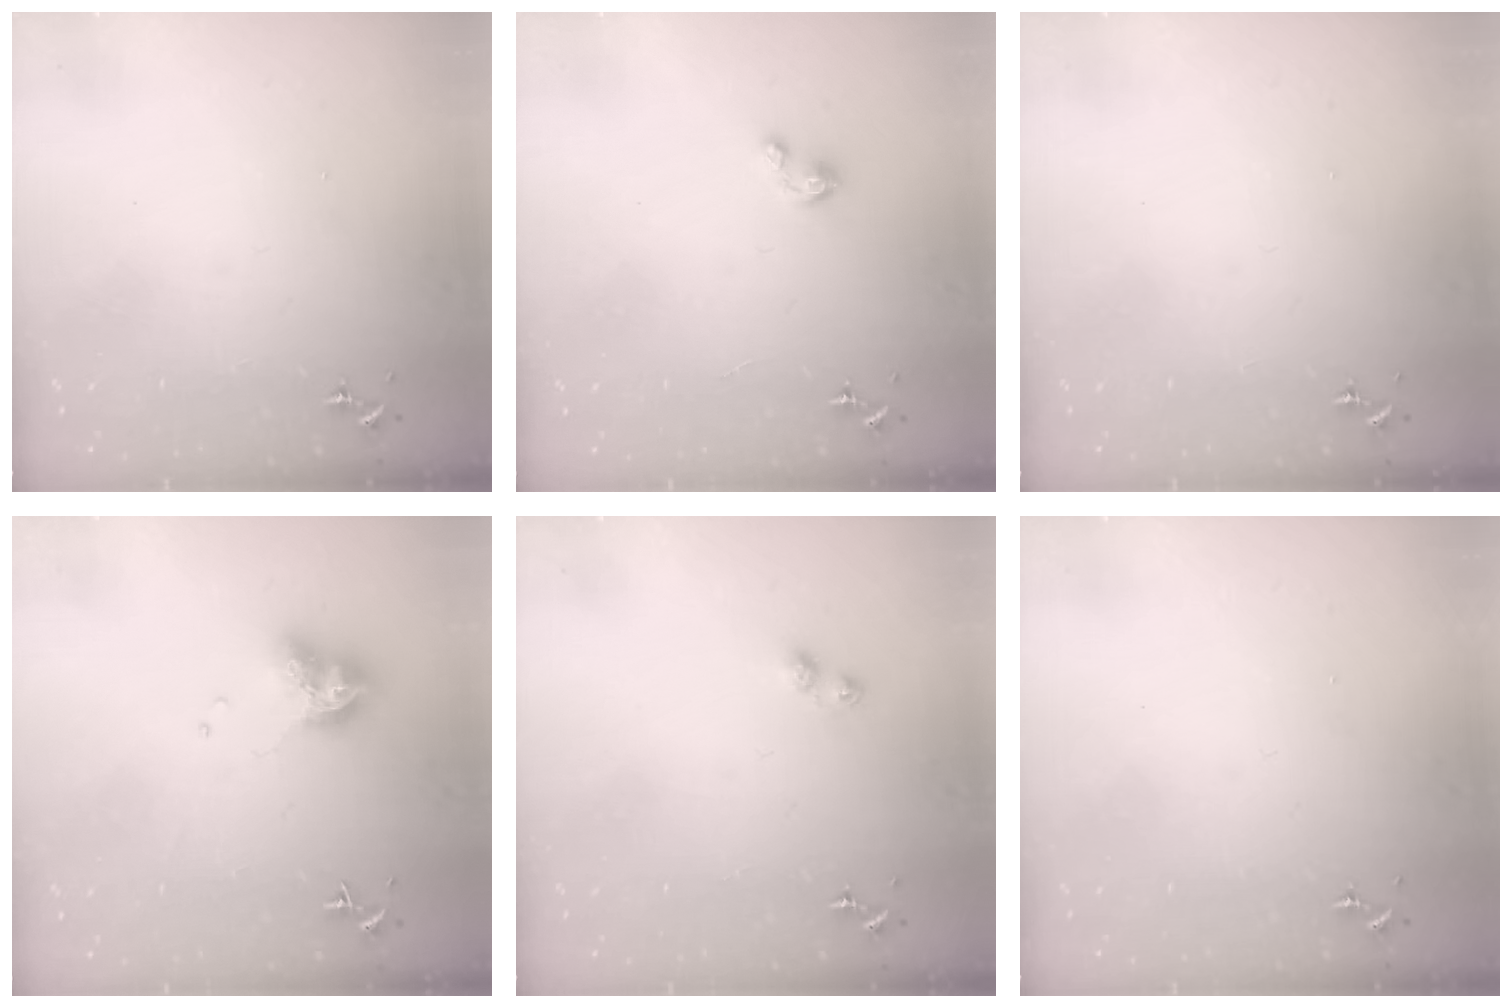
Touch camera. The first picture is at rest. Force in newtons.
{"total": 3.2, "press": 3.2, "slide": 0.3}
{"total": 0.0}
{"total": 10.2, "press": 10.2, "slide": 1.1}
{"total": 5.3, "press": 5.2, "slide": 0.7}
{"total": 0.0}